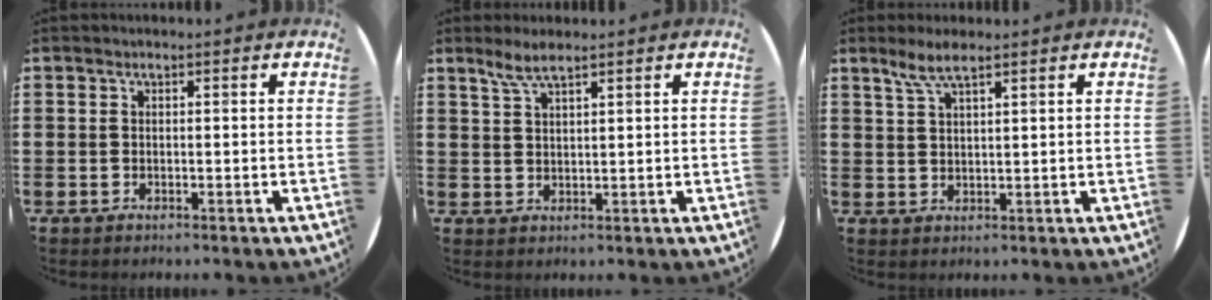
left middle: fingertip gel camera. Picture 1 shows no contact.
{"total": 3.3, "force": [2.7, 0.5, 1.9], "torque": [-0.040, 0.005, 0.047]}
{"total": 4.5, "force": [3.1, 1.0, 3.0], "torque": [-0.066, 0.008, 0.054]}